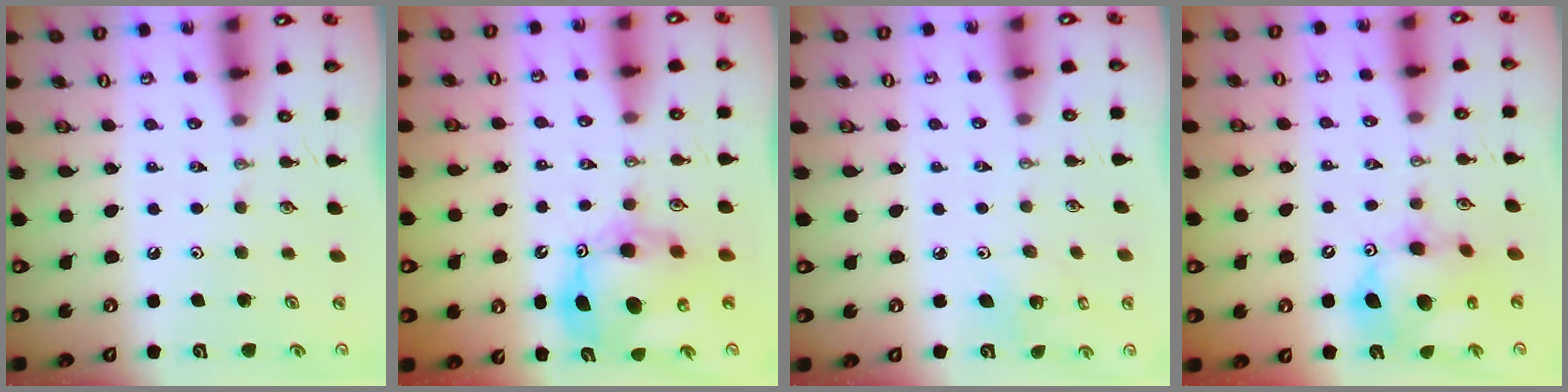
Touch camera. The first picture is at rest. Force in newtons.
{"total": 12.4, "press": 12.3, "slide": 1.3}
{"total": 3.3, "press": 3.3, "slide": 0.1}
{"total": 13.2, "press": 13.1, "slide": 1.4}